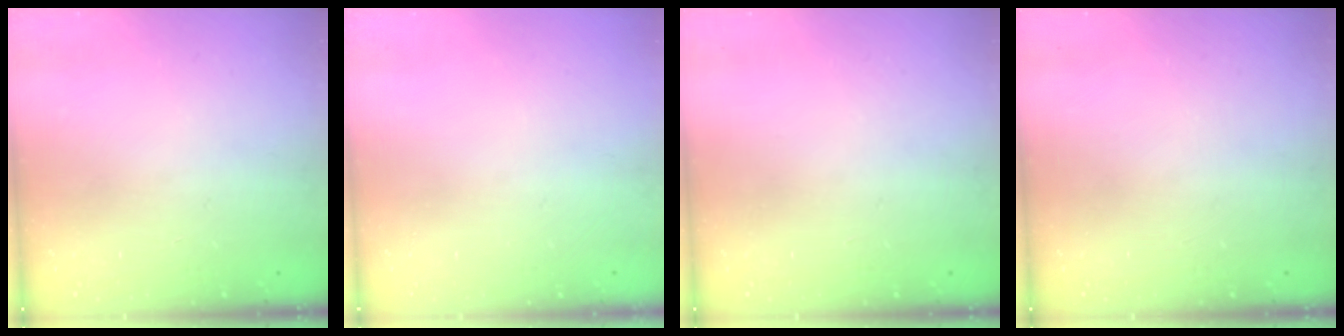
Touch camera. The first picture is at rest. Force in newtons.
{"total": 0.0}
{"total": 0.0}
{"total": 0.0}